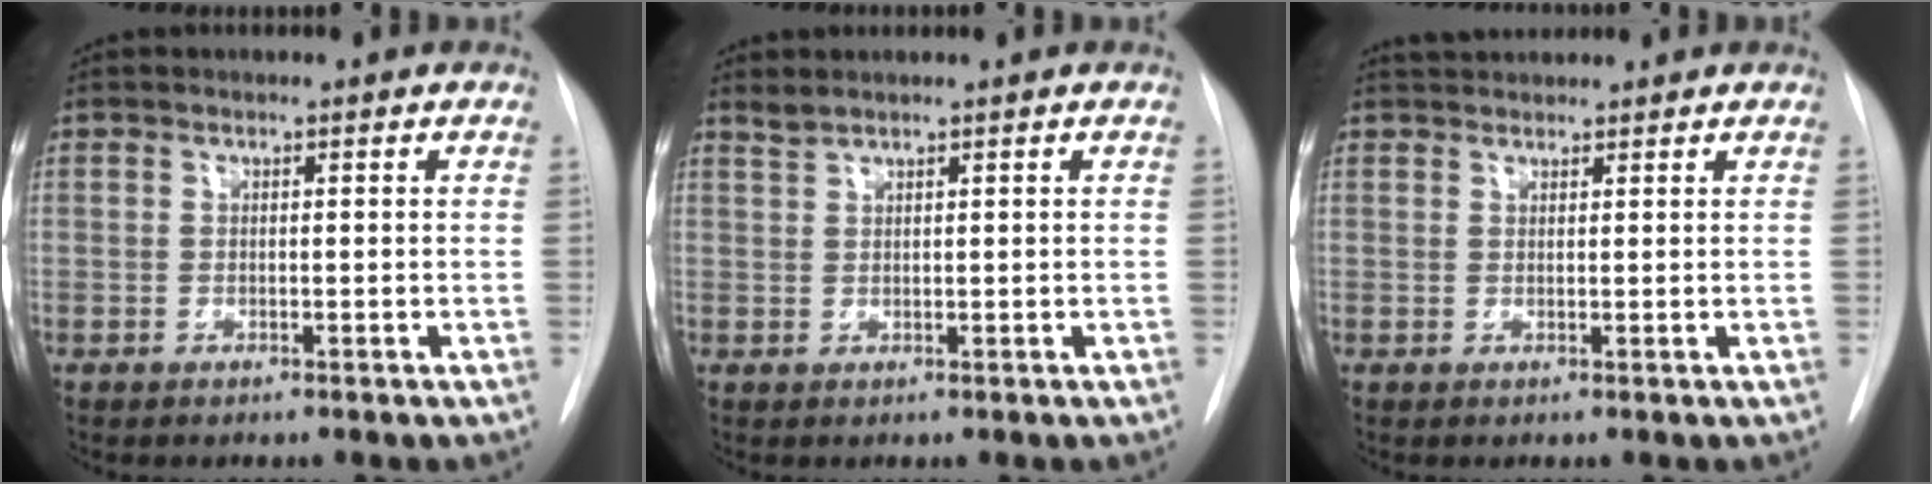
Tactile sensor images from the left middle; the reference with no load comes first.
{"total": 1.3, "force": [1.2, -0.1, 0.3], "torque": [-0.009, 0.007, 0.029]}
{"total": 3.2, "force": [3.0, 0.7, 0.7], "torque": [-0.010, 0.030, 0.051]}